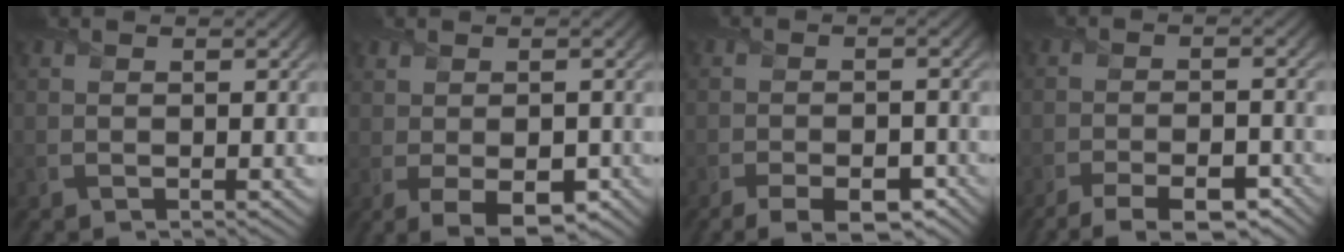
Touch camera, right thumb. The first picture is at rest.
{"total": 5.4, "force": [-1.8, 2.4, 4.5], "torque": [-0.088, -0.010, -0.021]}
{"total": 7.2, "force": [-4.9, 2.8, 4.5], "torque": [-0.071, -0.008, -0.068]}
{"total": 8.6, "force": [-6.5, 2.6, 5.0], "torque": [-0.078, -0.004, -0.100]}